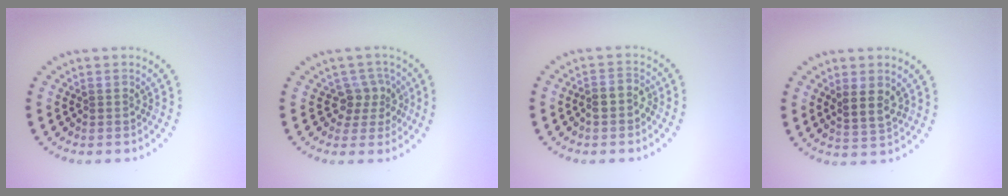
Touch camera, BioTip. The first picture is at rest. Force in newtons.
{"total": 2.7, "press": 2.1, "slide": 1.7}
{"total": 1.5, "press": 1.3, "slide": 0.8}
{"total": 2.6, "press": 2.3, "slide": 1.1}